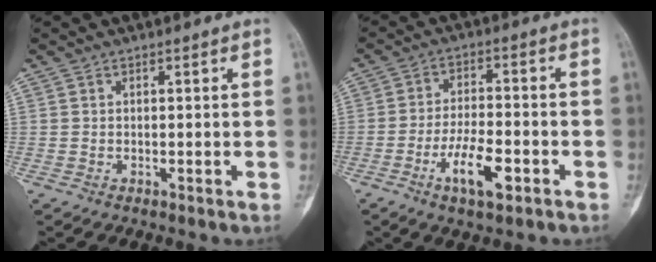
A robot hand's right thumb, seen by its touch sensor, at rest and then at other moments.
{"total": 8.9, "force": [-4.1, 3.2, 7.2], "torque": [-0.132, 0.018, -0.071]}